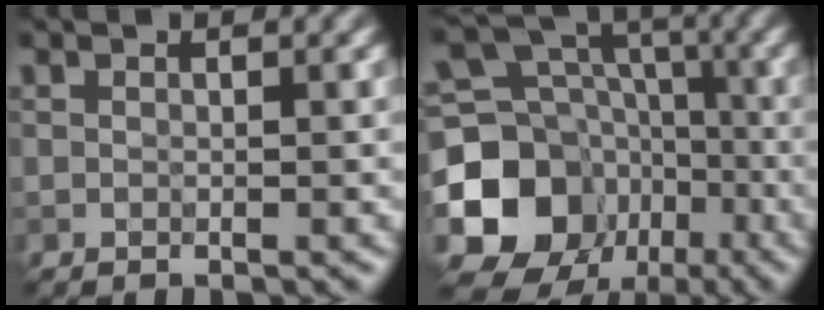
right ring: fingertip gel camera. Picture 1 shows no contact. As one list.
[{"total": 13.5, "force": [-4.5, 11.2, 6.1], "torque": [-0.138, 0.000, -0.090]}]